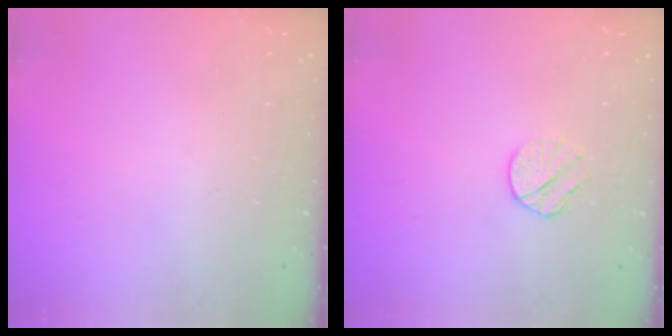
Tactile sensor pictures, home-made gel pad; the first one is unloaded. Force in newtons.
{"total": 7.5, "press": 7.4, "slide": 1.2}